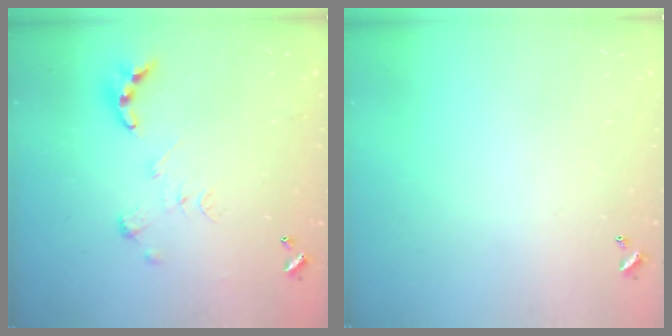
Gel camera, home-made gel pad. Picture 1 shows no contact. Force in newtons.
{"total": 0.0}